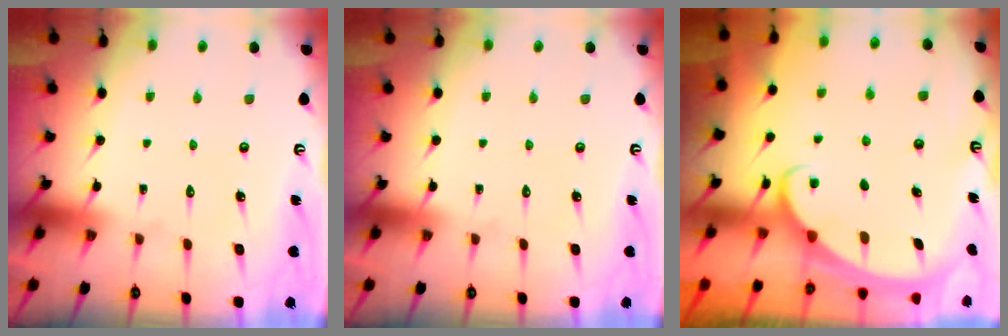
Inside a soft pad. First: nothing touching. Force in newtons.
{"total": 0.0}
{"total": 2.5, "press": 2.5, "slide": 0.3}